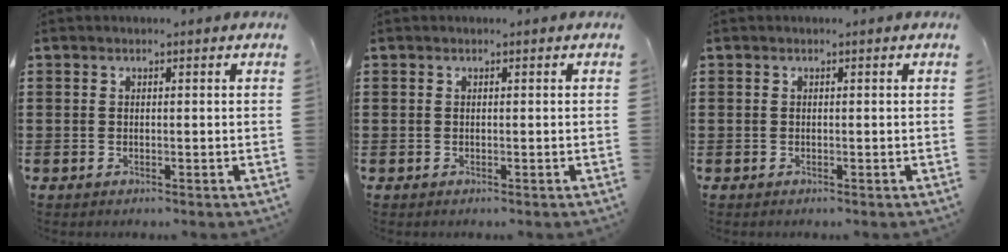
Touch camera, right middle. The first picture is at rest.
{"total": 0.0}
{"total": 0.0}